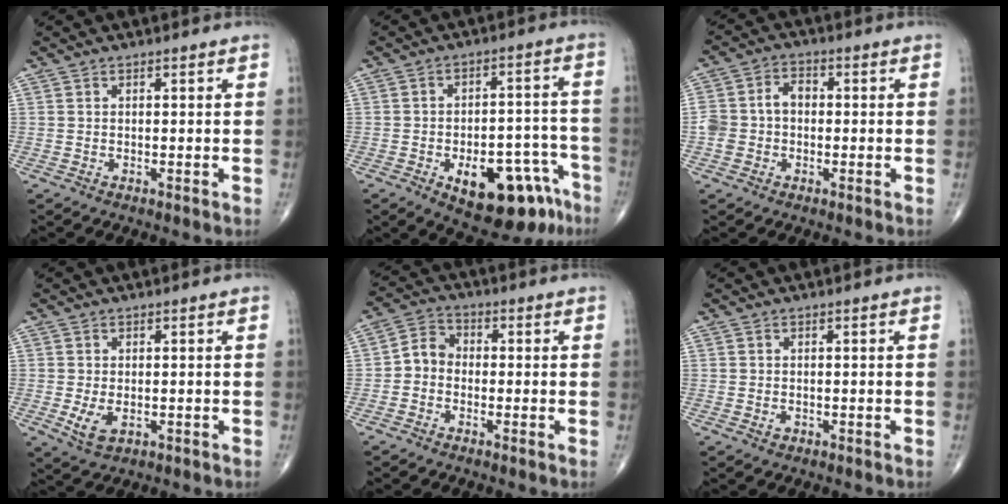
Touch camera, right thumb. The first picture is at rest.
{"total": 16.9, "force": [-8.9, 8.1, 11.9], "torque": [-0.117, 0.063, -0.110]}
{"total": 6.4, "force": [-0.5, 5.0, 4.0], "torque": [-0.068, 0.030, -0.015]}
{"total": 4.0, "force": [-0.8, 2.4, 3.1], "torque": [-0.062, -0.011, -0.007]}
{"total": 4.9, "force": [-1.1, 4.1, 2.4], "torque": [-0.026, 0.019, -0.037]}
{"total": 0.8, "force": [-0.3, 0.7, 0.4], "torque": [-0.006, 0.000, -0.002]}